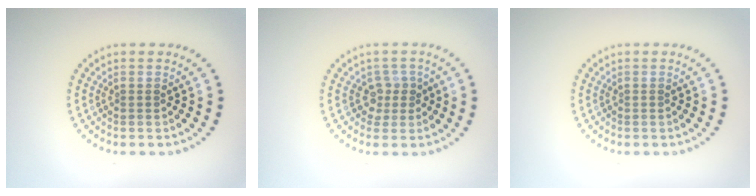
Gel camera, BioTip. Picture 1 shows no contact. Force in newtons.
{"total": 1.8, "press": 1.4, "slide": 1.1}
{"total": 0.0}